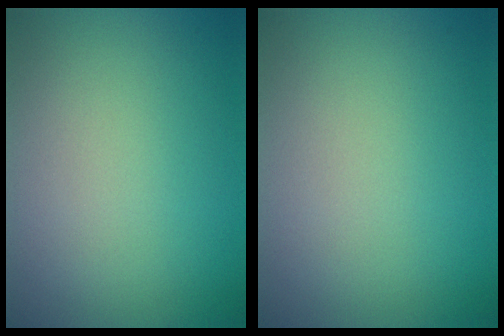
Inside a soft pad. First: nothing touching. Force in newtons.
{"total": 0.0}